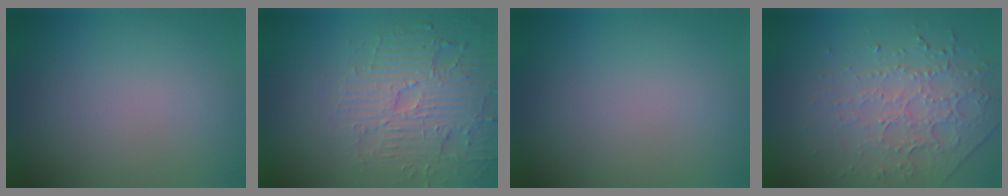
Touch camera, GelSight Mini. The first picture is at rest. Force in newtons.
{"total": 4.6, "press": 4.4, "slide": 1.2}
{"total": 0.0}
{"total": 4.7, "press": 3.2, "slide": 3.5}